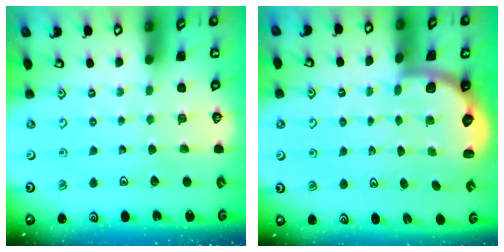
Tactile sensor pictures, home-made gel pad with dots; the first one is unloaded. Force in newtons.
{"total": 2.7, "press": 2.0, "slide": 1.7}